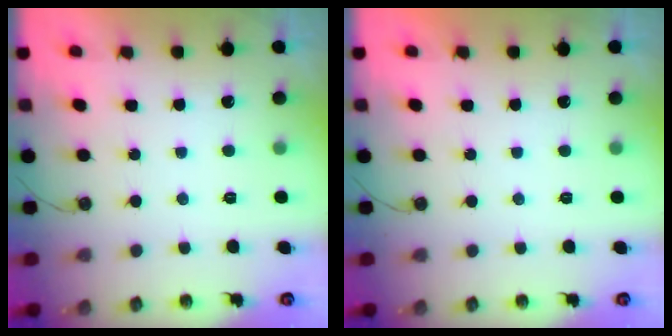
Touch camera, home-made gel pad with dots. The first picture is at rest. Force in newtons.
{"total": 0.0}